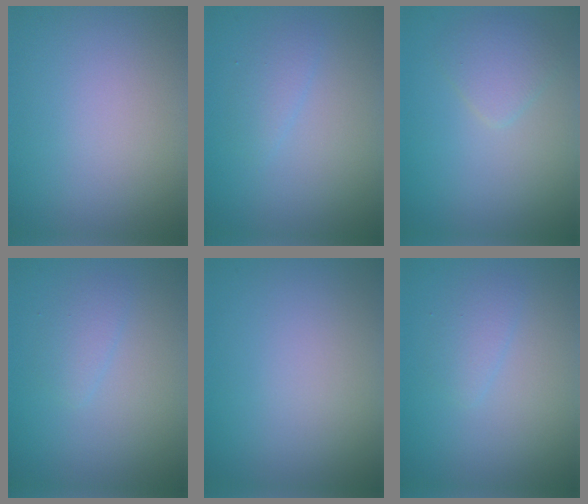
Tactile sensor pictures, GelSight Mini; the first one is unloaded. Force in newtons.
{"total": 1.3, "press": 1.3, "slide": 0.1}
{"total": 2.0, "press": 2.0, "slide": 0.1}
{"total": 1.4, "press": 1.4, "slide": 0.1}
{"total": 0.0}
{"total": 1.4, "press": 1.4, "slide": 0.1}